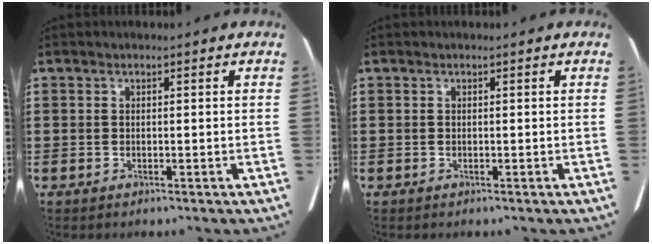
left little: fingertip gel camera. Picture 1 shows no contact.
{"total": 0.0}